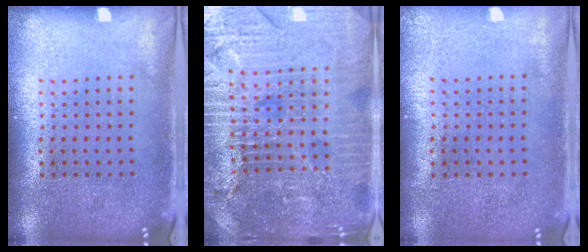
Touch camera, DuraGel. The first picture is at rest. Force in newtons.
{"total": 5.2, "press": 4.8, "slide": 2.1}
{"total": 0.0}